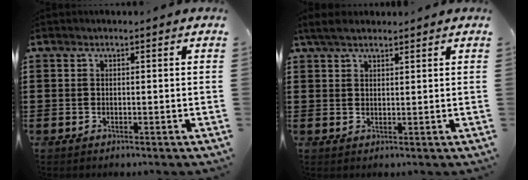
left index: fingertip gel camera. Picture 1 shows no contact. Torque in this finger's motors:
{"motor_torque": [2.14, 0.00, 0.11, 0.04]}